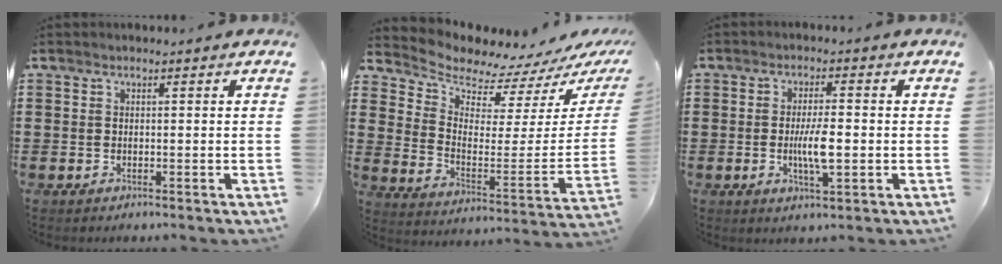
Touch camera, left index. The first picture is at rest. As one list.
[{"total": 6.3, "force": [6.2, 1.2, 0.0], "torque": [-0.037, -0.068, 0.104]}, {"total": 5.4, "force": [-0.6, 1.3, 5.2], "torque": [-0.104, -0.002, -0.017]}]